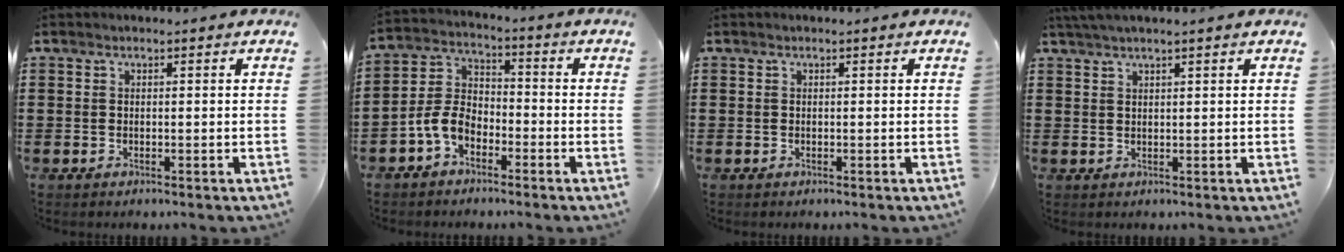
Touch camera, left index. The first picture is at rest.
{"total": 6.1, "force": [-3.7, 3.5, 3.3], "torque": [-0.096, 0.005, -0.082]}
{"total": 0.0}
{"total": 1.8, "force": [1.5, -0.2, 1.1], "torque": [-0.022, 0.000, 0.028]}